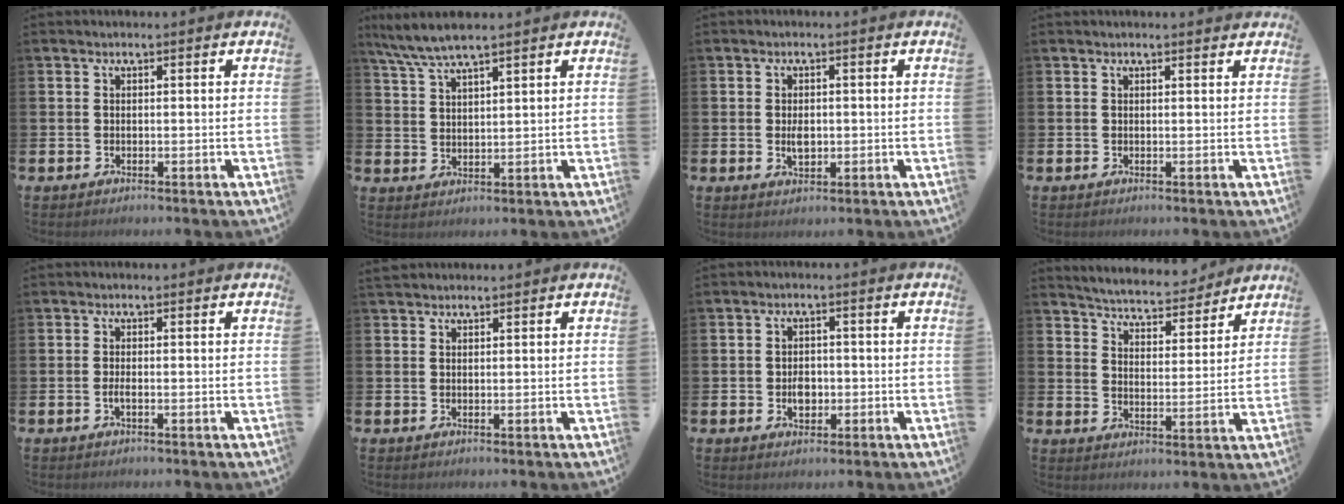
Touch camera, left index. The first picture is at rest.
{"total": 5.7, "force": [5.0, 0.6, 2.7], "torque": [-0.068, -0.013, 0.091]}
{"total": 2.5, "force": [-0.1, 1.5, 2.0], "torque": [-0.030, 0.001, -0.004]}
{"total": 0.6, "force": [0.6, 0.0, 0.2], "torque": [0.008, -0.004, 0.008]}
{"total": 0.9, "force": [-0.4, 0.1, 0.8], "torque": [-0.021, 0.001, -0.005]}
{"total": 1.3, "force": [1.2, 0.5, 0.2], "torque": [0.007, 0.000, 0.020]}
{"total": 2.8, "force": [-0.4, 2.0, 1.8], "torque": [-0.018, -0.002, -0.013]}
{"total": 5.6, "force": [5.5, 0.7, 0.5], "torque": [-0.026, -0.046, 0.093]}